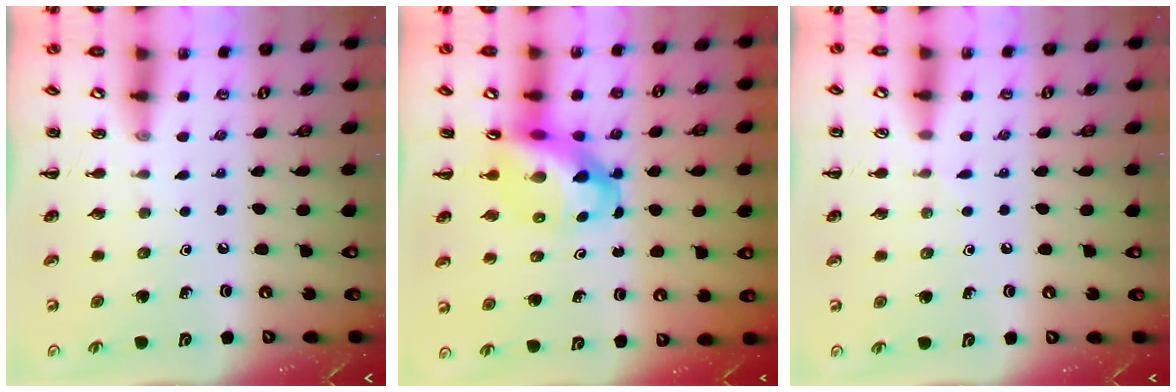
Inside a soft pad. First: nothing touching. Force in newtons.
{"total": 10.5, "press": 10.0, "slide": 3.1}
{"total": 3.5, "press": 3.3, "slide": 1.4}